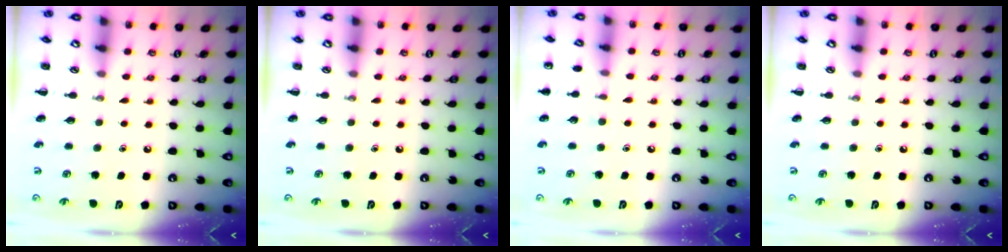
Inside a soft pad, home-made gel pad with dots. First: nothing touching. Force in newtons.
{"total": 0.0}
{"total": 4.8, "press": 4.5, "slide": 1.6}
{"total": 0.0}